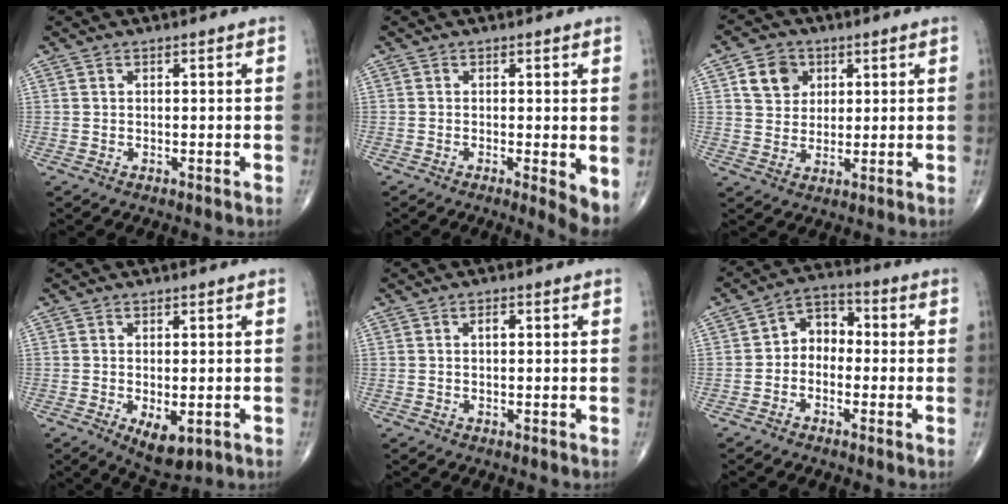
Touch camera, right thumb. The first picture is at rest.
{"total": 4.1, "force": [-0.3, 1.0, 4.0], "torque": [-0.057, -0.013, -0.008]}
{"total": 6.9, "force": [2.5, 5.8, 2.7], "torque": [-0.019, -0.008, 0.044]}
{"total": 5.5, "force": [-1.6, 2.6, 4.6], "torque": [-0.065, -0.012, -0.013]}
{"total": 1.4, "force": [0.3, 0.7, 1.2], "torque": [-0.019, 0.001, 0.004]}
{"total": 6.2, "force": [-0.8, 4.8, 3.9], "torque": [-0.033, 0.029, -0.033]}